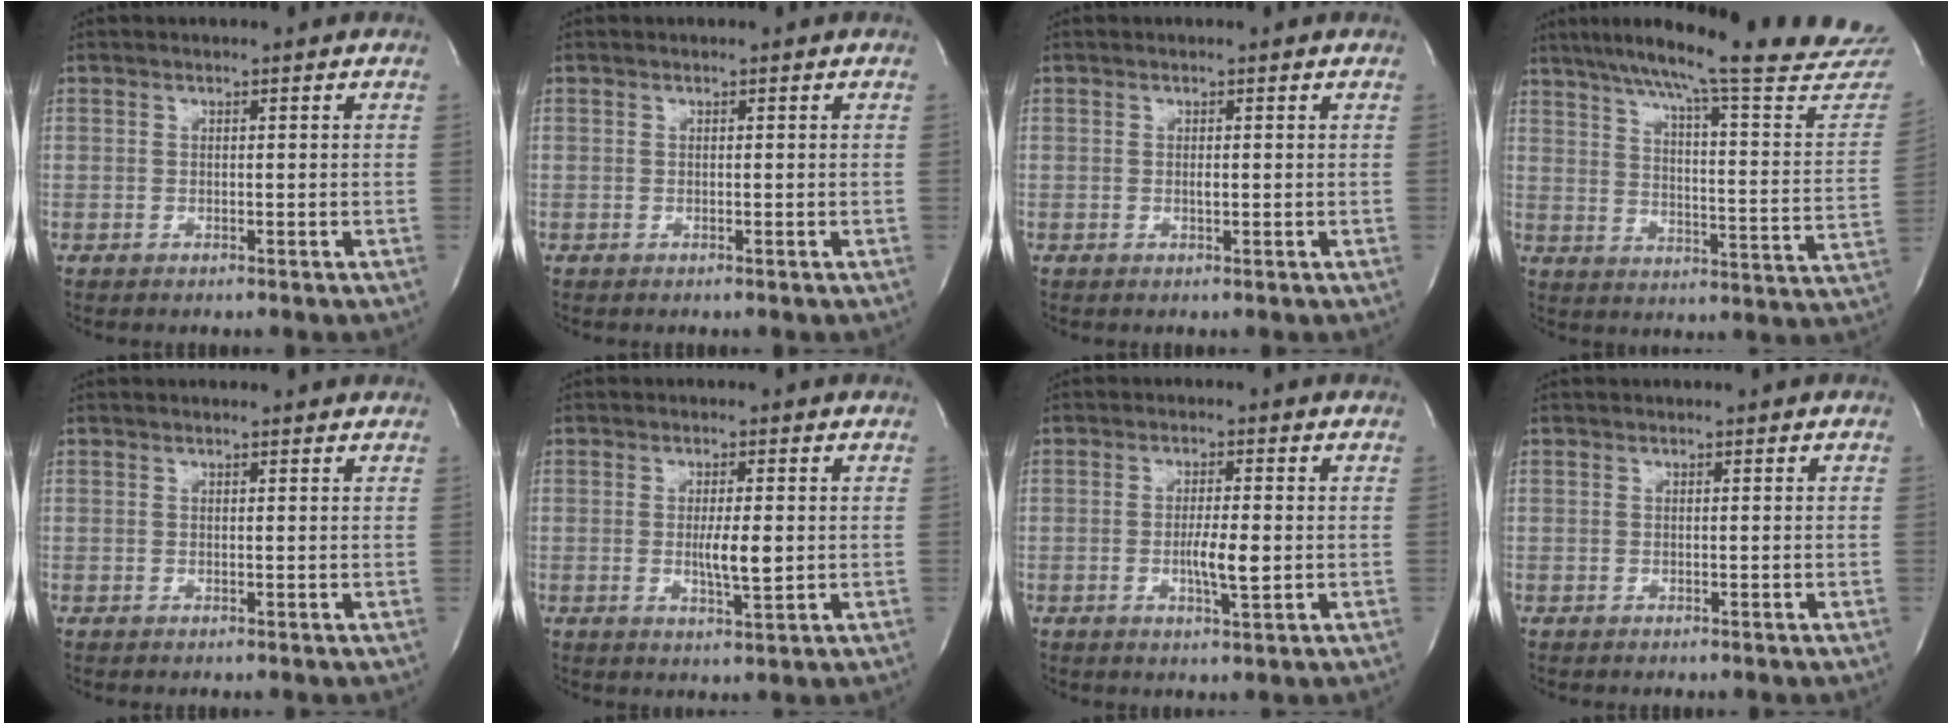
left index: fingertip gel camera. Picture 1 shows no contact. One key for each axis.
{"total": 0.0}
{"total": 0.5, "fx": -0.2, "fy": 0.1, "fz": 0.5, "tx": -0.013, "ty": -0.004, "tz": -0.005}
{"total": 27.9, "fx": 25.1, "fy": 0.8, "fz": 12.3, "tx": -0.190, "ty": -0.086, "tz": 0.311}
{"total": 2.3, "fx": 2.2, "fy": 0.4, "fz": 0.5, "tx": -0.013, "ty": 0.007, "tz": 0.013}
{"total": 4.2, "fx": -0.3, "fy": 0.7, "fz": 4.1, "tx": -0.074, "ty": -0.009, "tz": -0.005}
{"total": 4.2, "fx": -0.8, "fy": 0.5, "fz": 4.1, "tx": -0.074, "ty": -0.008, "tz": -0.013}
{"total": 0.0}